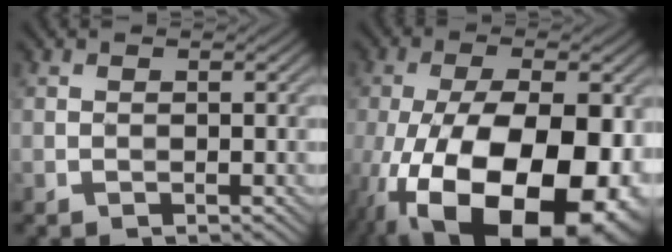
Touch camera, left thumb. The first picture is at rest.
{"total": 21.0, "force": [-8.6, 10.2, 16.3], "torque": [-0.267, -0.048, -0.111]}